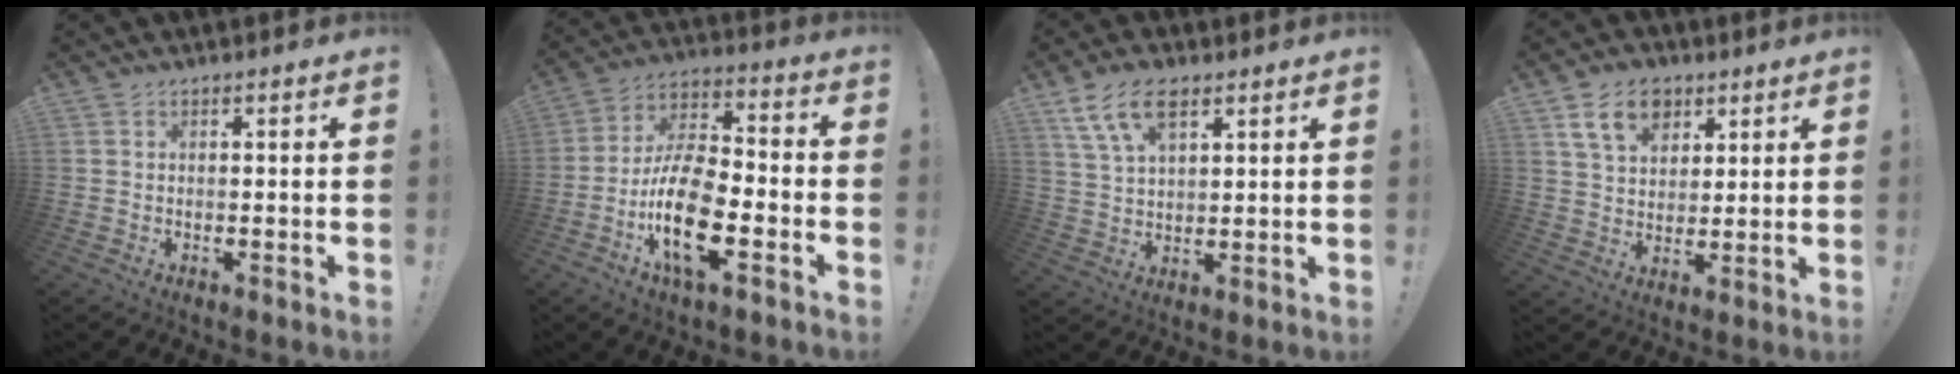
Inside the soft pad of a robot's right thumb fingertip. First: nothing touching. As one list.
[{"total": 18.5, "force": [-6.9, 8.4, 15.0], "torque": [-0.287, 0.029, -0.116]}, {"total": 10.7, "force": [6.0, 5.5, 6.9], "torque": [-0.128, -0.006, 0.115]}, {"total": 12.6, "force": [6.5, 9.0, 6.0], "torque": [-0.089, -0.021, 0.124]}]